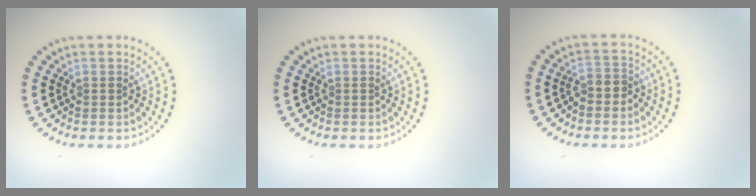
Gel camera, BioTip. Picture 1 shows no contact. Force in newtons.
{"total": 0.0}
{"total": 1.8, "press": 1.6, "slide": 0.9}